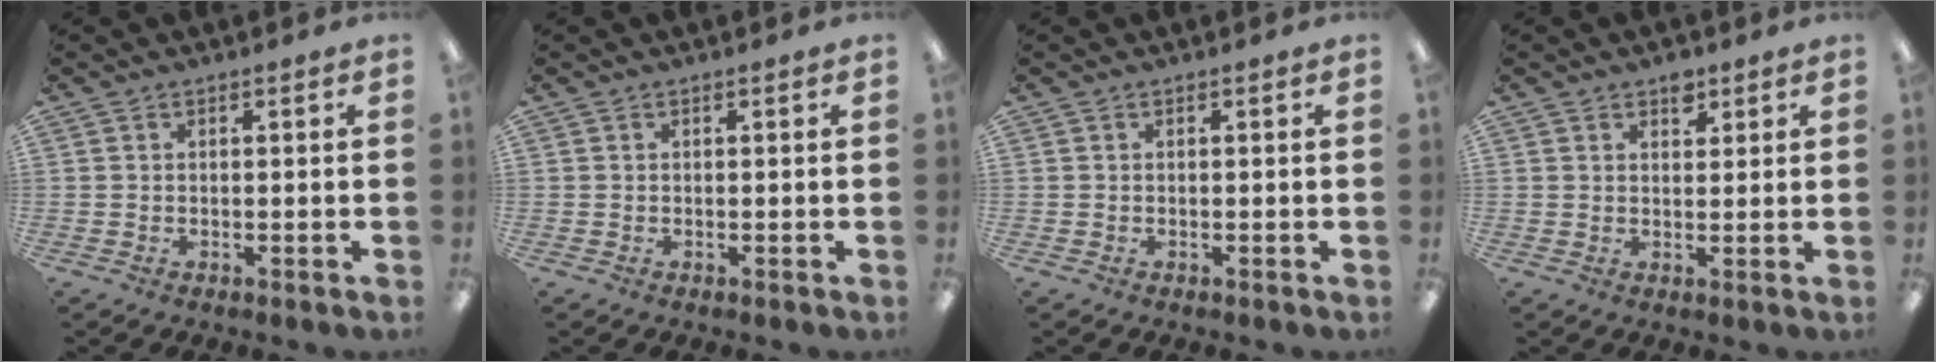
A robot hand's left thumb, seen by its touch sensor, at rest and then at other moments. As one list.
[{"total": 0.0}, {"total": 0.0}, {"total": 1.8, "force": [1.2, 1.1, 0.8], "torque": [0.000, -0.003, 0.018]}]